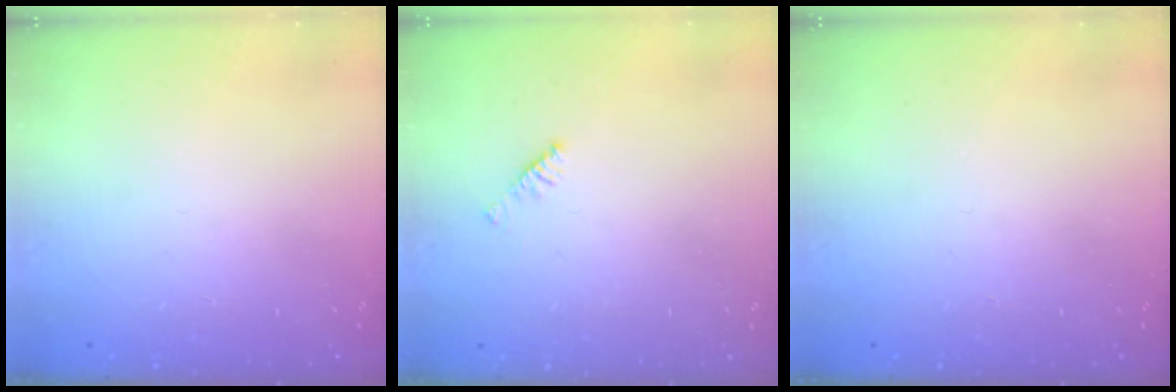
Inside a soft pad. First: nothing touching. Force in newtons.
{"total": 4.1, "press": 4.0, "slide": 0.6}
{"total": 0.0}